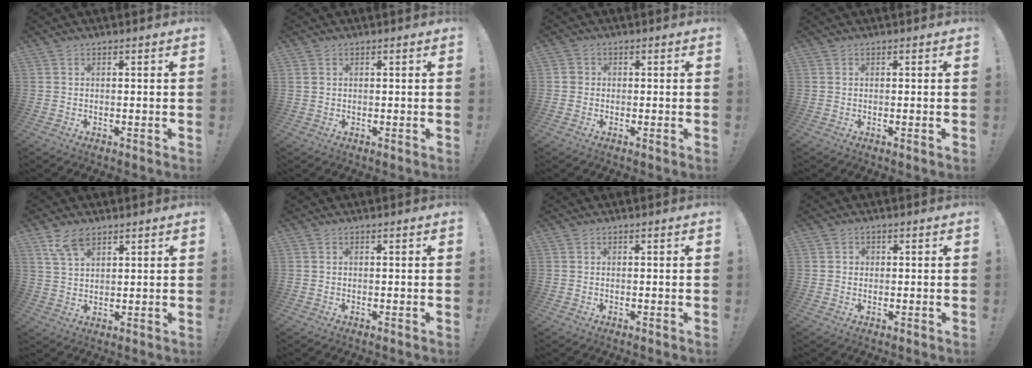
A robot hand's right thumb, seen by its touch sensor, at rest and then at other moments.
{"total": 0.7, "force": [0.3, 0.6, 0.3], "torque": [-0.010, 0.004, 0.006]}
{"total": 2.0, "force": [-0.5, 1.8, 0.7], "torque": [-0.018, 0.010, -0.007]}
{"total": 0.5, "force": [-0.2, -0.1, 0.4], "torque": [-0.014, 0.002, -0.002]}
{"total": 7.4, "force": [4.7, 3.7, 4.4], "torque": [-0.084, -0.014, 0.091]}
{"total": 0.0}
{"total": 0.0}
{"total": 1.3, "force": [0.0, 1.3, 0.4], "torque": [-0.004, 0.001, 0.000]}